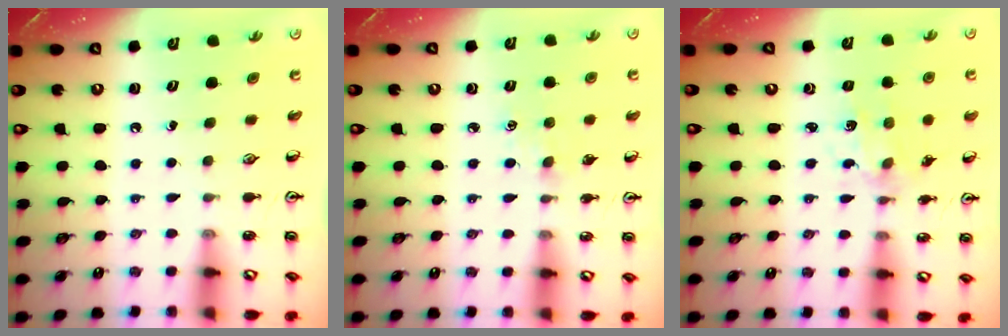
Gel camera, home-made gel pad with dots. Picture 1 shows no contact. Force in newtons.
{"total": 2.2, "press": 2.2, "slide": 0.3}
{"total": 1.8, "press": 1.8, "slide": 0.3}